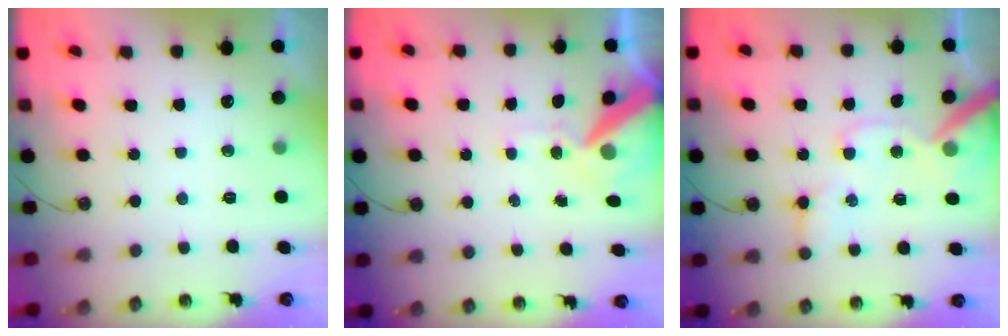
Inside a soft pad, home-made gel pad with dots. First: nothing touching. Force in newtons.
{"total": 11.7, "press": 11.6, "slide": 1.5}
{"total": 12.9, "press": 12.8, "slide": 1.8}